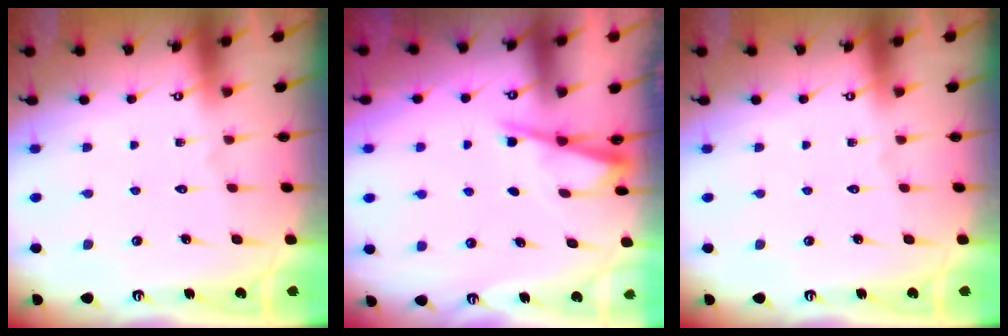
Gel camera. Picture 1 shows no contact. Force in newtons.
{"total": 2.5, "press": 2.4, "slide": 0.3}
{"total": 0.0}